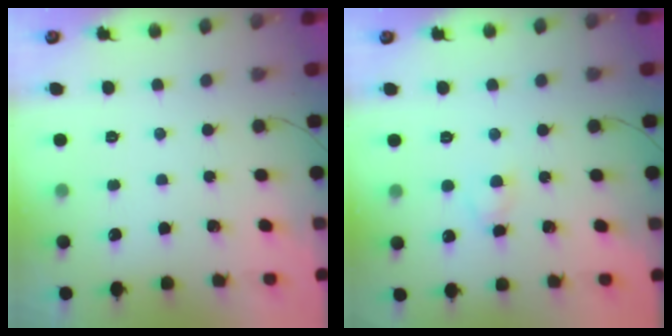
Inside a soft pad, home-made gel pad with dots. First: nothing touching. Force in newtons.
{"total": 2.5, "press": 2.3, "slide": 1.0}